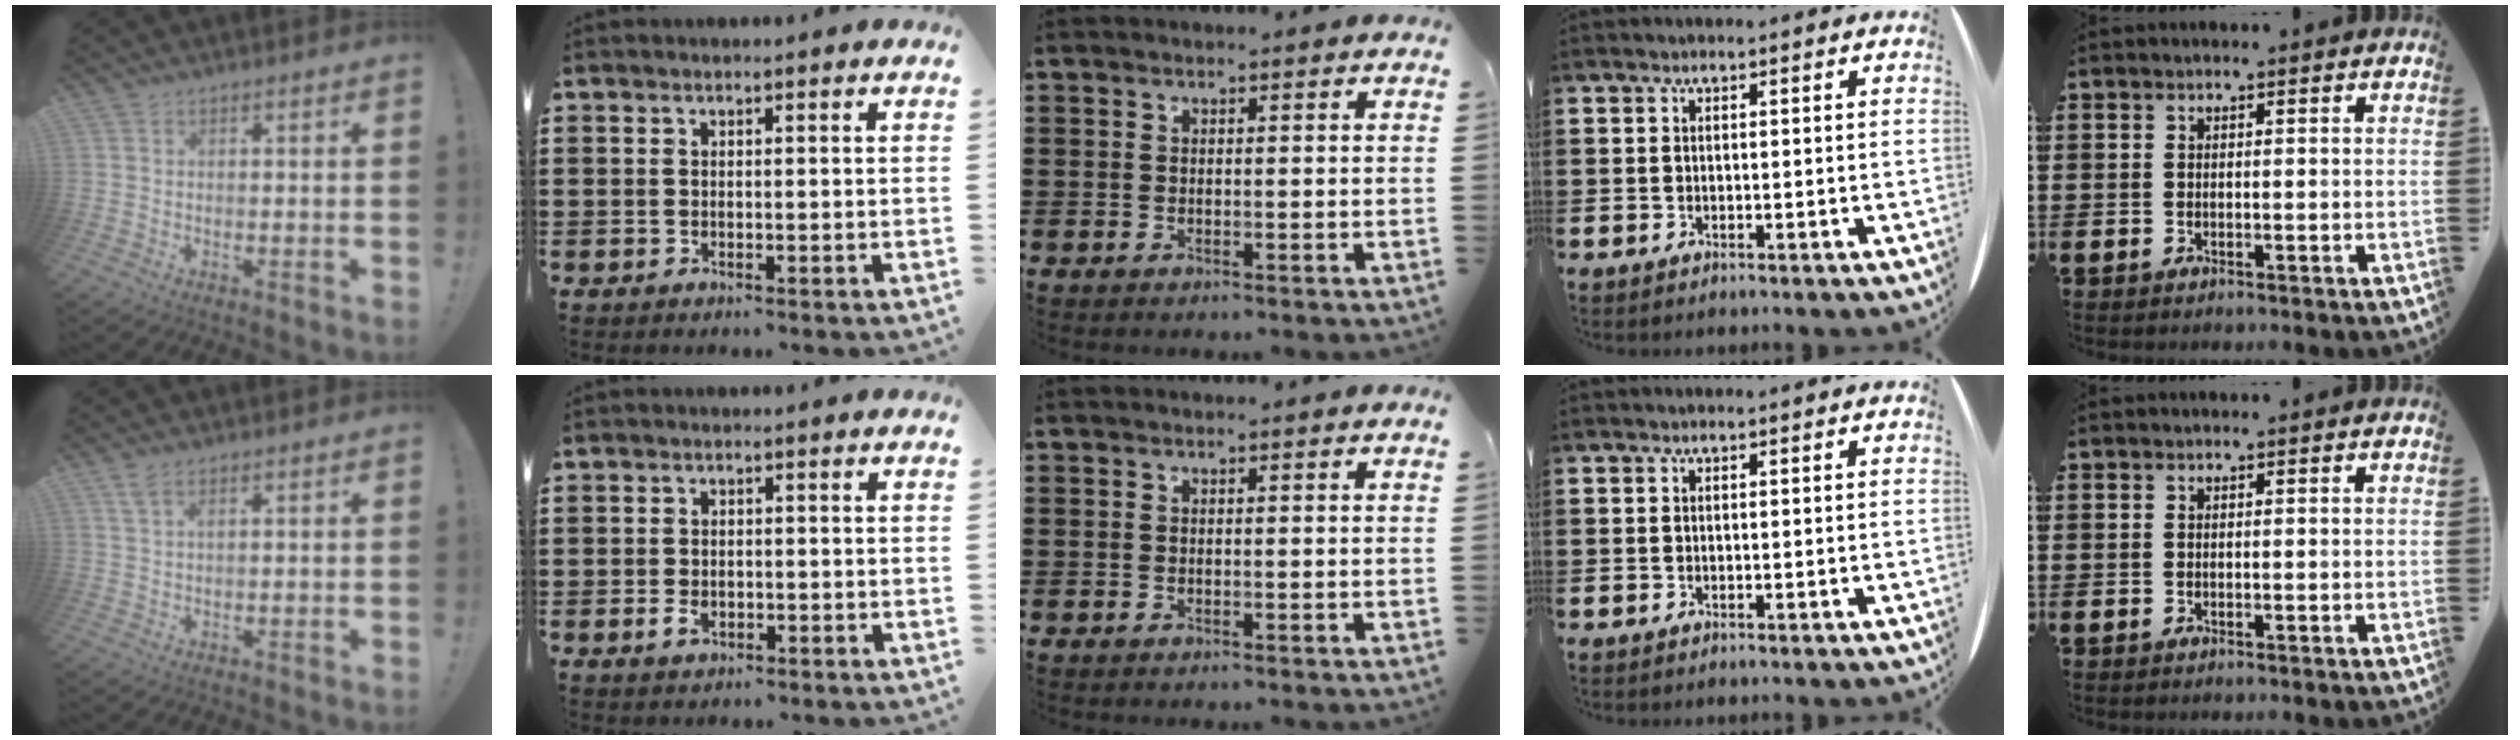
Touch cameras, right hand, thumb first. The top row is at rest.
{"thumb": {"total": 2.0, "force": [1.3, 0.8, 1.4], "torque": [-0.023, -0.002, 0.022]}, "index": {"total": 1.9, "force": [-0.7, 1.2, 1.3], "torque": [-0.032, -0.001, -0.016]}}